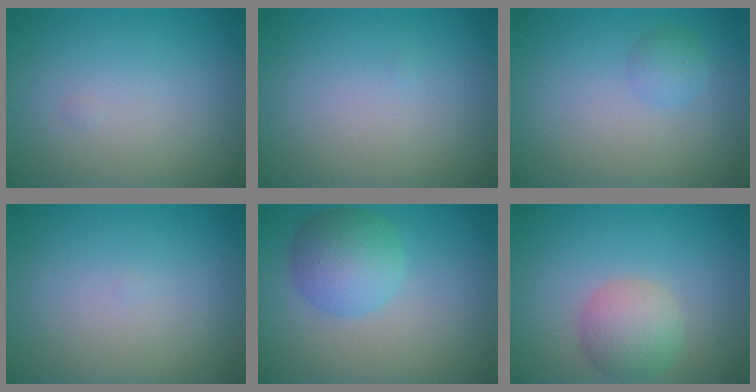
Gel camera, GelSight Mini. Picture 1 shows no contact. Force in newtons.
{"total": 0.0}
{"total": 1.4, "press": 1.3, "slide": 0.2}
{"total": 0.0}
{"total": 4.6, "press": 4.6, "slide": 0.2}
{"total": 3.6, "press": 3.6, "slide": 0.2}